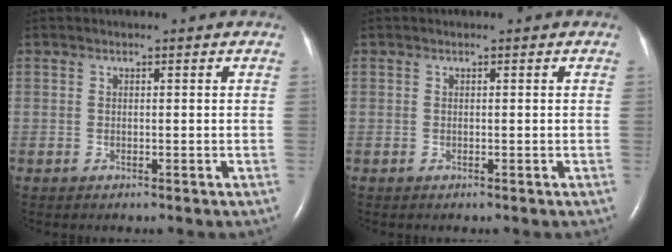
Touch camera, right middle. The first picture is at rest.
{"total": 0.0}